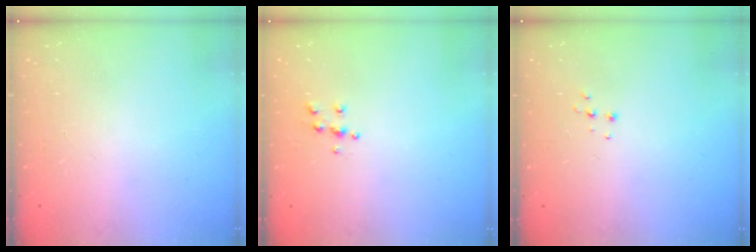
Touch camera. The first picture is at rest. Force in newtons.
{"total": 5.5, "press": 5.5, "slide": 0.5}
{"total": 4.9, "press": 4.9, "slide": 0.7}